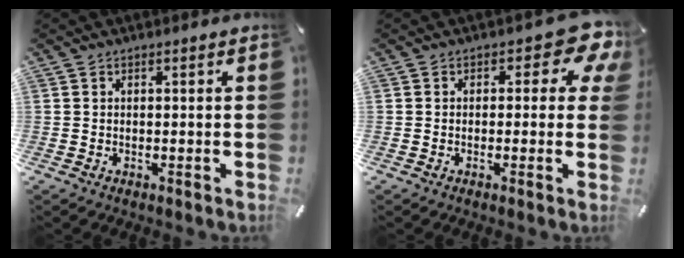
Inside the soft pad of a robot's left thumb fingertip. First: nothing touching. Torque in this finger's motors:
{"motor_torque": [0.95, 0.55, 0.68, 0.28, 0.02]}